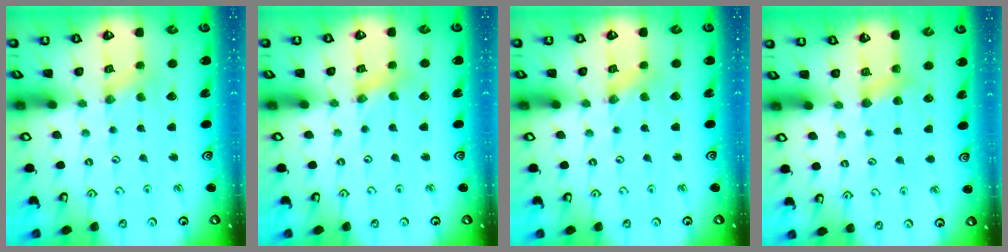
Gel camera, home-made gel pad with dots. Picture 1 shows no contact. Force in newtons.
{"total": 1.6, "press": 1.6, "slide": 0.2}
{"total": 0.0}
{"total": 4.6, "press": 4.6, "slide": 0.5}